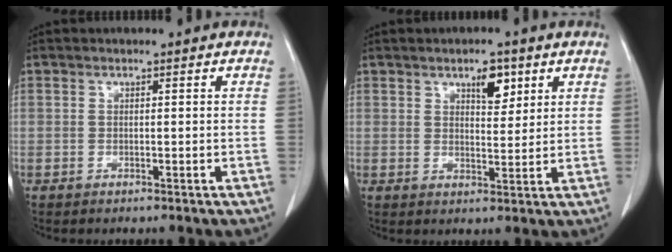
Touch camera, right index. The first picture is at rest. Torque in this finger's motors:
{"motor_torque": [0.17, 0.18, 0.04, 0.03]}